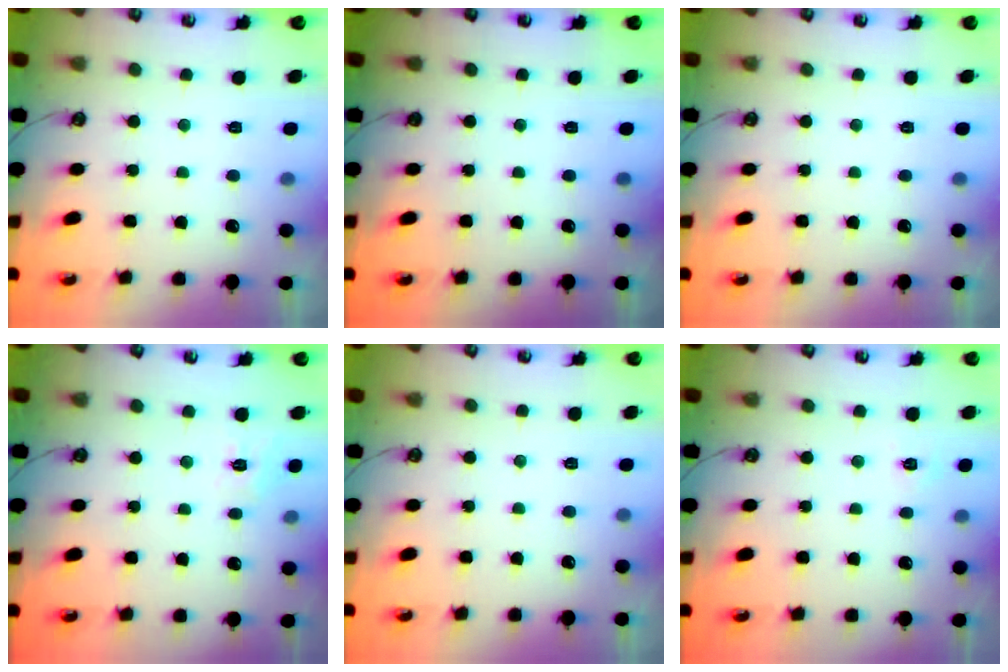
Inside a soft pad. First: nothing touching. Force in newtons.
{"total": 0.0}
{"total": 0.0}
{"total": 4.8, "press": 4.8, "slide": 0.3}
{"total": 0.0}
{"total": 3.8, "press": 3.8, "slide": 0.3}